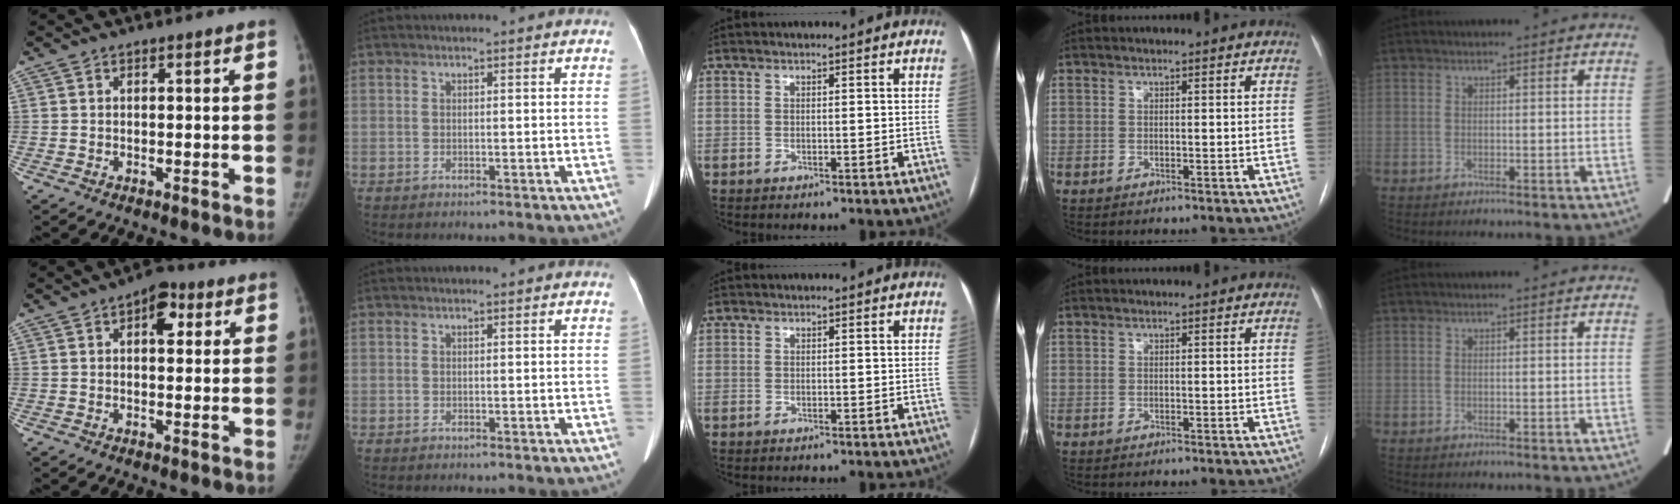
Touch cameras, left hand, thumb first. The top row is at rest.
{"thumb": {"total": 6.2, "force": [2.2, 3.5, 4.6], "torque": [-0.040, 0.000, 0.025]}}